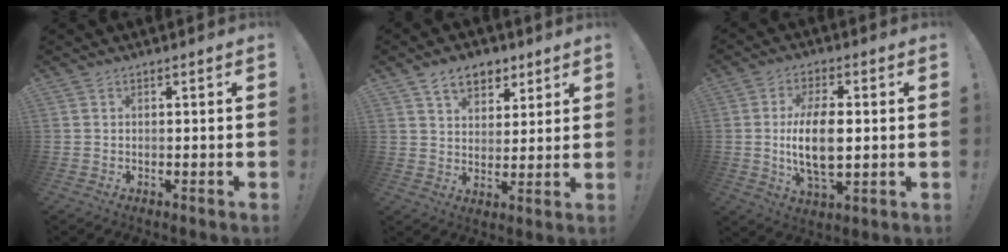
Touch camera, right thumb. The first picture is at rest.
{"total": 9.3, "force": [5.6, 6.1, 4.3], "torque": [-0.060, -0.023, 0.106]}
{"total": 12.9, "force": [0.2, 6.0, 11.4], "torque": [-0.216, -0.008, -0.004]}